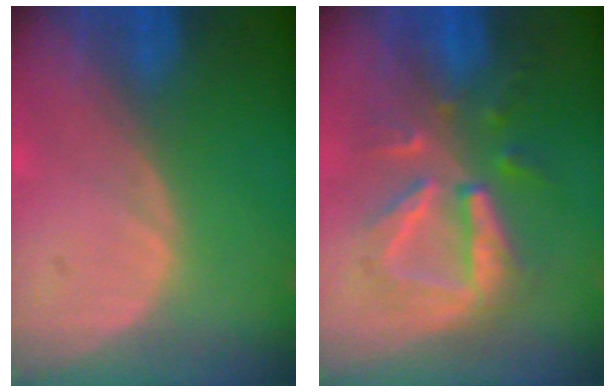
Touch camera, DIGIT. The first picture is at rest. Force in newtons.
{"total": 8.3, "press": 8.2, "slide": 0.8}